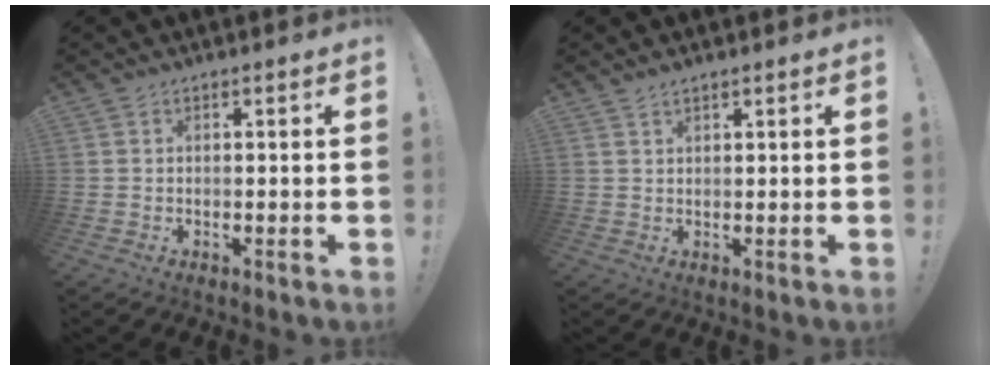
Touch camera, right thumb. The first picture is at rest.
{"total": 1.6, "force": [1.4, 0.1, 0.7], "torque": [-0.010, -0.009, 0.025]}